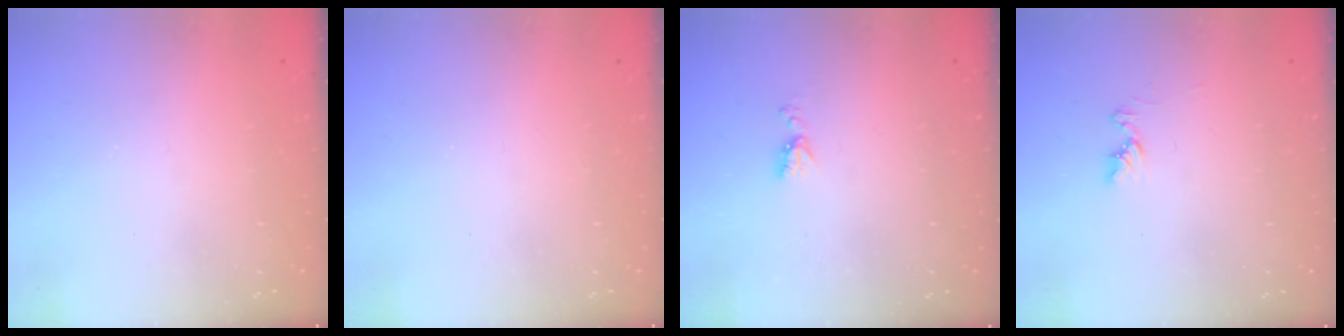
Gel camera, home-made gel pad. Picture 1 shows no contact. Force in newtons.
{"total": 0.0}
{"total": 5.6, "press": 5.5, "slide": 0.8}
{"total": 6.4, "press": 6.3, "slide": 0.7}